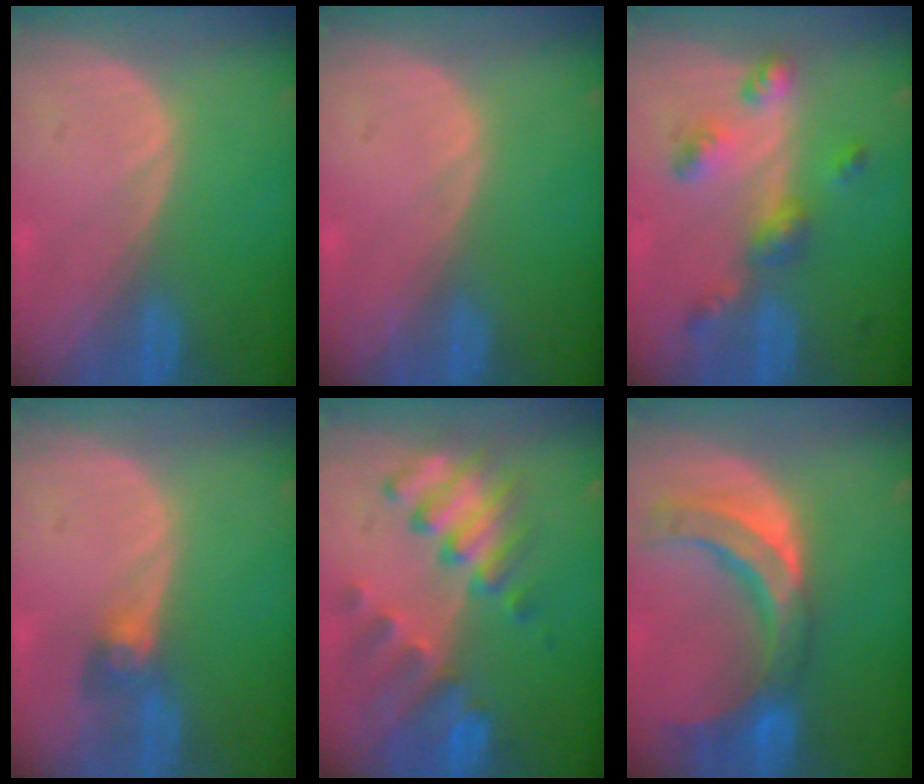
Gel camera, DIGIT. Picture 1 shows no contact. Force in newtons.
{"total": 0.0}
{"total": 6.6, "press": 5.8, "slide": 3.2}
{"total": 3.1, "press": 2.7, "slide": 1.5}
{"total": 9.8, "press": 8.7, "slide": 4.7}
{"total": 10.8, "press": 9.4, "slide": 5.2}